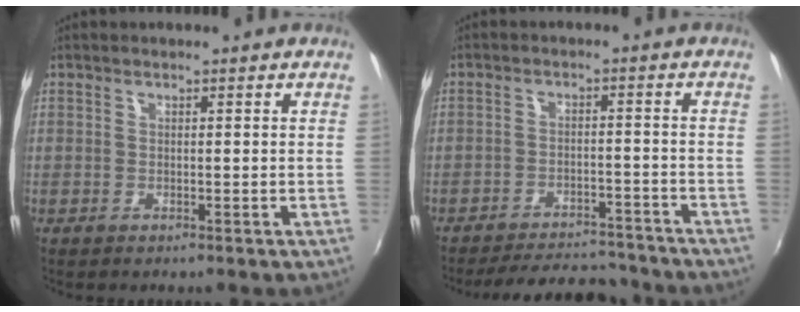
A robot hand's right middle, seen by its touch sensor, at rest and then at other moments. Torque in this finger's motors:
{"motor_torque": [0.91, -1.23, 0.19, 0.05]}